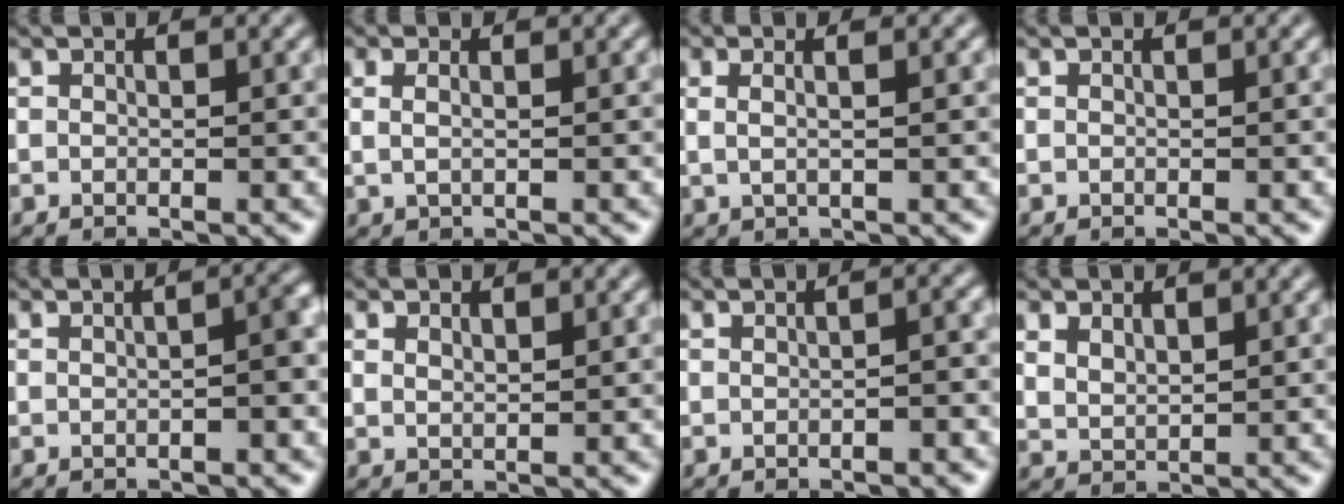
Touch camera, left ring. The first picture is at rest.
{"total": 1.6, "force": [0.6, 0.8, 1.3], "torque": [-0.022, -0.004, 0.007]}
{"total": 2.5, "force": [0.9, 1.1, 2.1], "torque": [-0.027, -0.002, -0.004]}
{"total": 0.0}
{"total": 3.0, "force": [-0.2, 1.1, 2.8], "torque": [-0.019, 0.014, -0.003]}
{"total": 1.0, "force": [0.8, 0.4, 0.5], "torque": [-0.012, -0.001, 0.017]}
{"total": 1.8, "force": [-0.4, 0.5, 1.6], "torque": [-0.018, 0.006, -0.008]}
{"total": 1.8, "force": [1.3, 1.0, 1.0], "torque": [-0.024, -0.004, 0.031]}